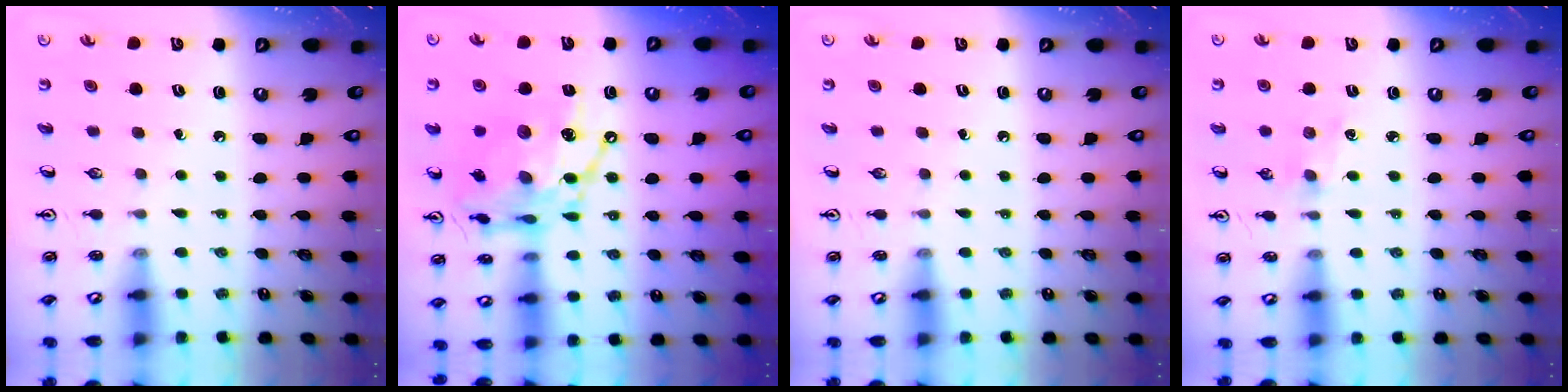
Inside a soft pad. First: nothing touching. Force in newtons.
{"total": 18.8, "press": 18.8, "slide": 1.7}
{"total": 0.0}
{"total": 2.4, "press": 2.3, "slide": 0.4}